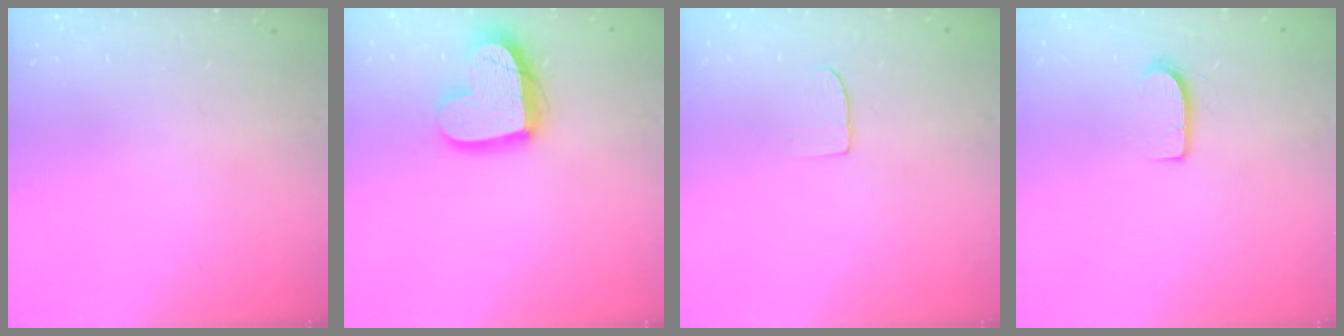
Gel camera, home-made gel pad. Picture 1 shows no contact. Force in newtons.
{"total": 15.9, "press": 15.8, "slide": 1.4}
{"total": 4.7, "press": 4.7, "slide": 0.4}
{"total": 7.0, "press": 7.0, "slide": 0.5}